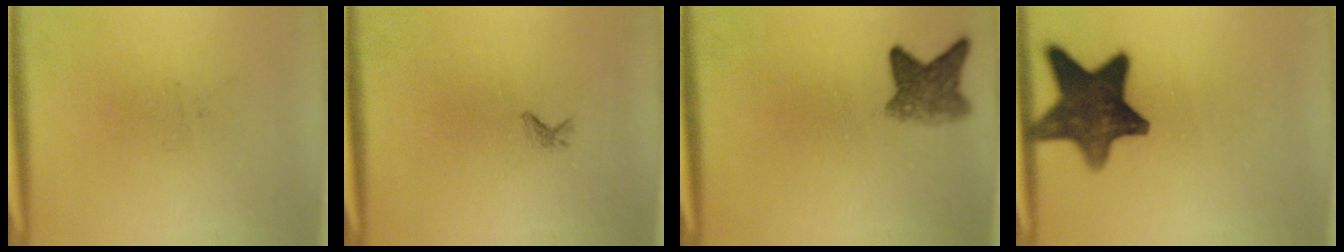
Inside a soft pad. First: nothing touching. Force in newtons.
{"total": 0.6}
{"total": 4.5}
{"total": 13.0}